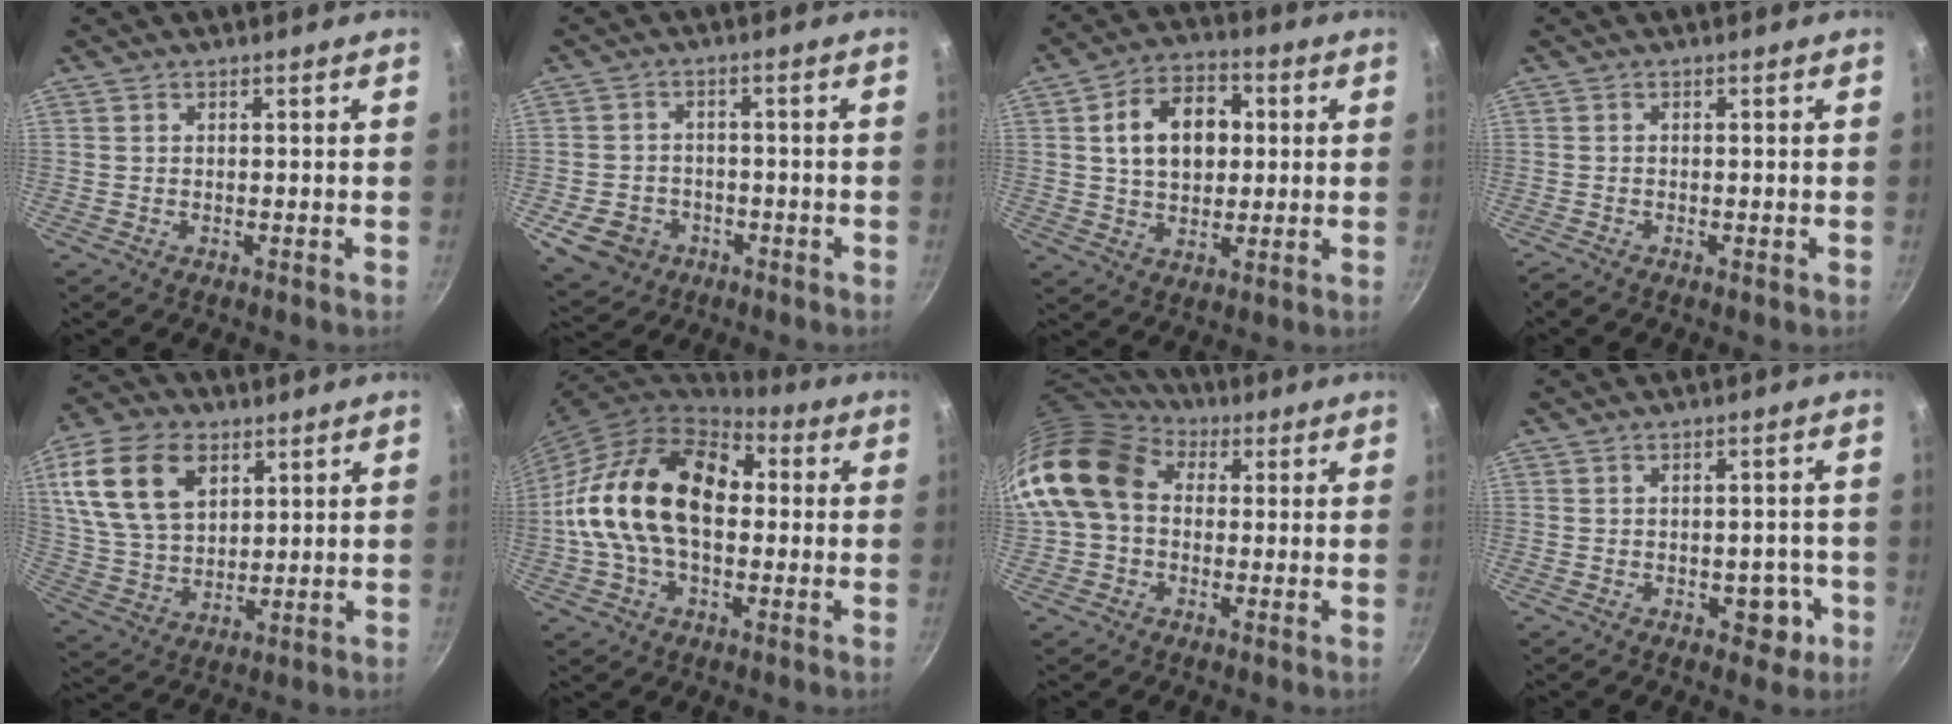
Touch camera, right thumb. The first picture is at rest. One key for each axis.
{"total": 8.1, "fx": -3.2, "fy": 6.5, "fz": 3.7, "tx": -0.050, "ty": 0.022, "tz": -0.042}
{"total": 12.8, "fx": 2.2, "fy": 9.1, "fz": 8.8, "tx": -0.109, "ty": 0.012, "tz": 0.029}
{"total": 0.7, "fx": -0.5, "fy": 0.1, "fz": 0.6, "tx": -0.018, "ty": 0.003, "tz": -0.012}
{"total": 16.9, "fx": 6.5, "fy": 11.1, "fz": 11.0, "tx": -0.194, "ty": -0.009, "tz": 0.126}
{"total": 22.2, "fx": 1.0, "fy": 14.4, "fz": 16.8, "tx": -0.280, "ty": 0.039, "tz": 0.001}
{"total": 14.7, "fx": 2.2, "fy": 11.3, "fz": 9.1, "tx": -0.153, "ty": 0.023, "tz": 0.024}
{"total": 5.0, "fx": -1.8, "fy": 3.3, "fz": 3.3, "tx": -0.010, "ty": 0.011, "tz": -0.018}